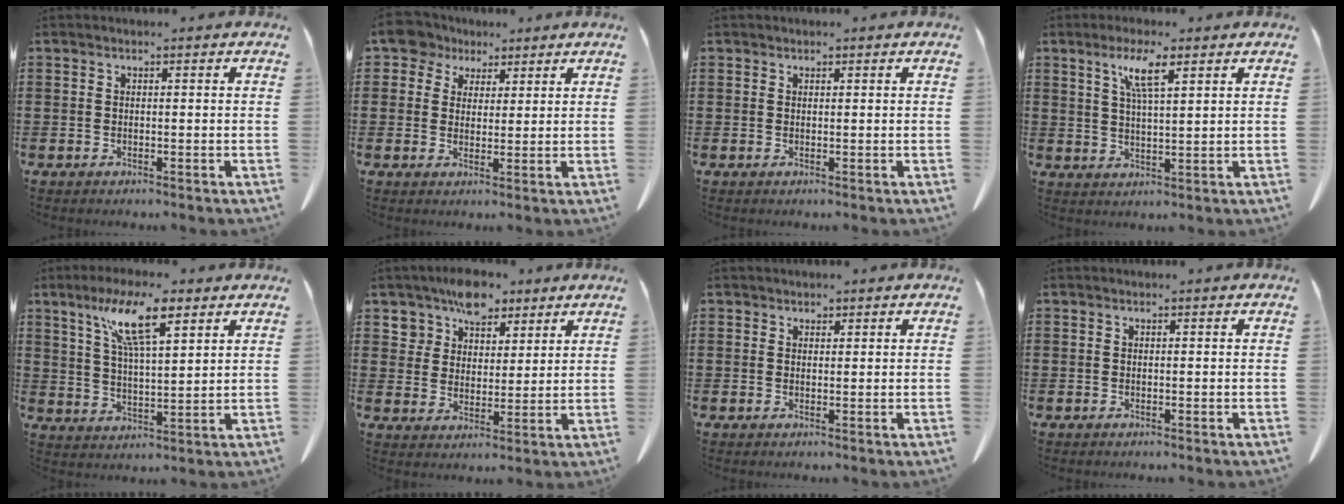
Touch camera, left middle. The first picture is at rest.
{"total": 6.0, "force": [4.0, 4.0, 1.7], "torque": [-0.053, 0.003, 0.074]}
{"total": 0.5, "force": [0.4, 0.3, 0.1], "torque": [-0.004, -0.001, 0.010]}
{"total": 5.9, "force": [3.4, 1.0, 4.7], "torque": [-0.104, 0.006, 0.057]}
{"total": 10.3, "force": [6.3, 2.5, 7.8], "torque": [-0.158, -0.005, 0.108]}
{"total": 7.4, "force": [5.7, 4.4, 1.9], "torque": [-0.058, -0.005, 0.107]}
{"total": 1.2, "force": [1.0, 0.5, 0.0], "torque": [-0.005, 0.000, 0.022]}
{"total": 0.0}